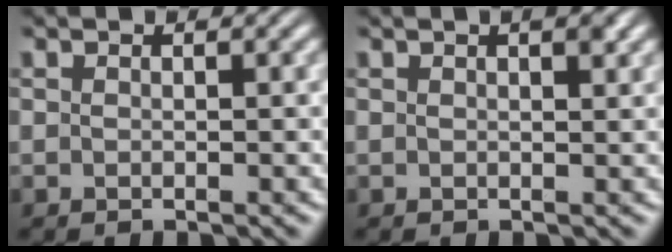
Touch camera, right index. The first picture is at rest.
{"total": 1.4, "force": [0.8, 0.0, 1.2], "torque": [-0.010, 0.002, 0.011]}